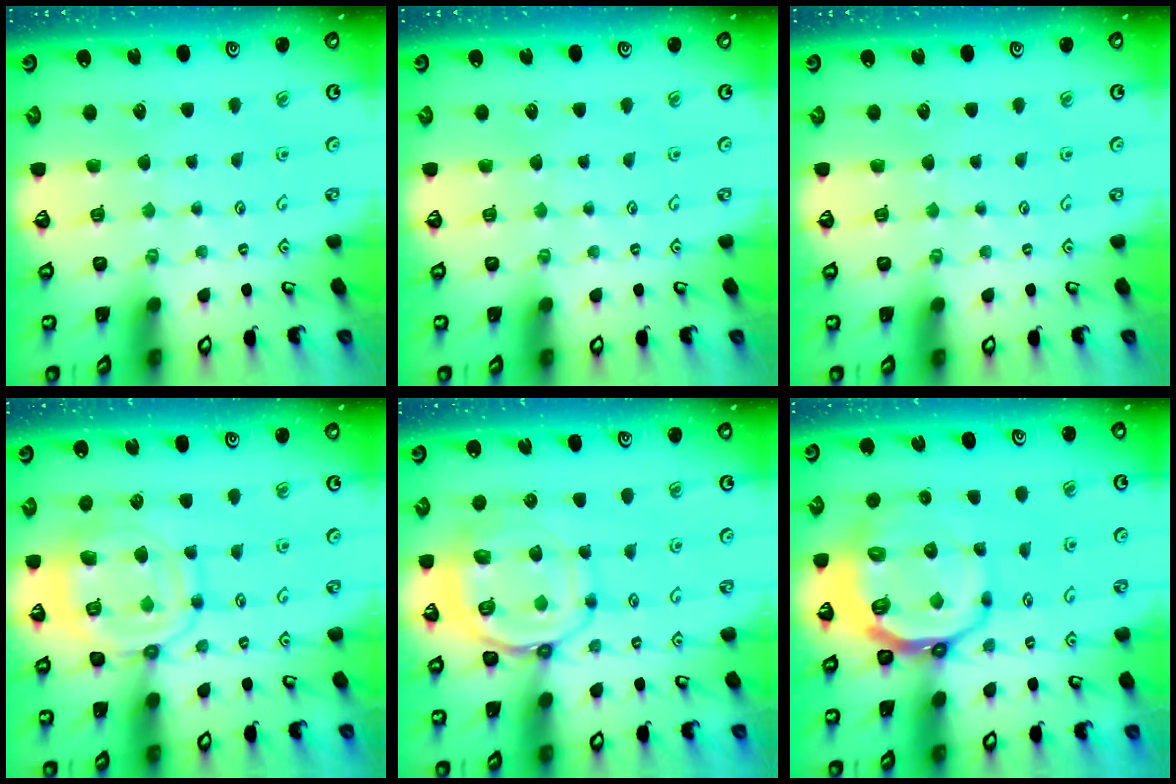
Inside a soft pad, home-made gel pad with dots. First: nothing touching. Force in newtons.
{"total": 0.0}
{"total": 0.0}
{"total": 14.4, "press": 14.4, "slide": 1.4}
{"total": 10.4, "press": 10.4, "slide": 1.2}
{"total": 11.6, "press": 11.1, "slide": 3.5}